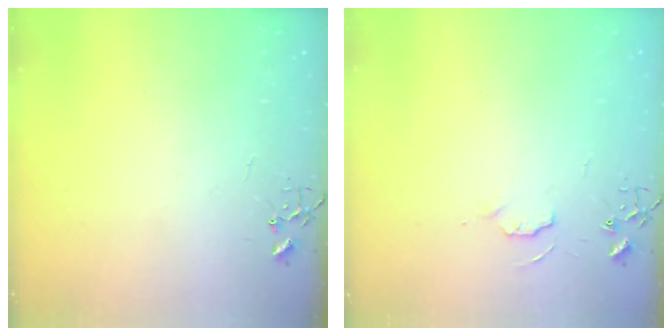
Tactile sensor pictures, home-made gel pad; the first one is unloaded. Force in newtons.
{"total": 3.8, "press": 3.7, "slide": 0.5}